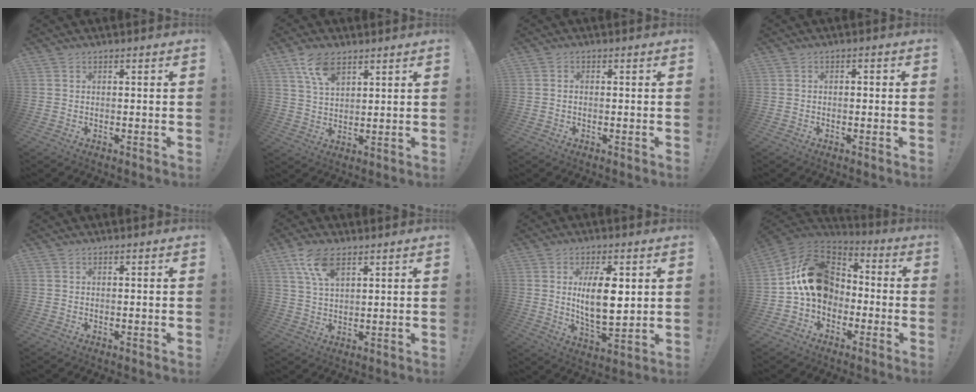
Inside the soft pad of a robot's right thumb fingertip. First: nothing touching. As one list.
[{"total": 8.4, "force": [5.3, 4.0, 5.2], "torque": [-0.095, -0.018, 0.099]}, {"total": 0.8, "force": [-0.5, 0.4, 0.4], "torque": [-0.014, 0.004, -0.008]}, {"total": 1.5, "force": [-1.0, 0.6, 0.9], "torque": [-0.019, 0.007, -0.016]}, {"total": 0.0}, {"total": 8.8, "force": [5.0, 3.9, 6.2], "torque": [-0.109, -0.015, 0.094]}, {"total": 13.0, "force": [2.9, 5.4, 11.5], "torque": [-0.200, -0.012, 0.041]}, {"total": 17.9, "force": [0.9, 13.8, 11.3], "torque": [-0.176, 0.020, 0.027]}]